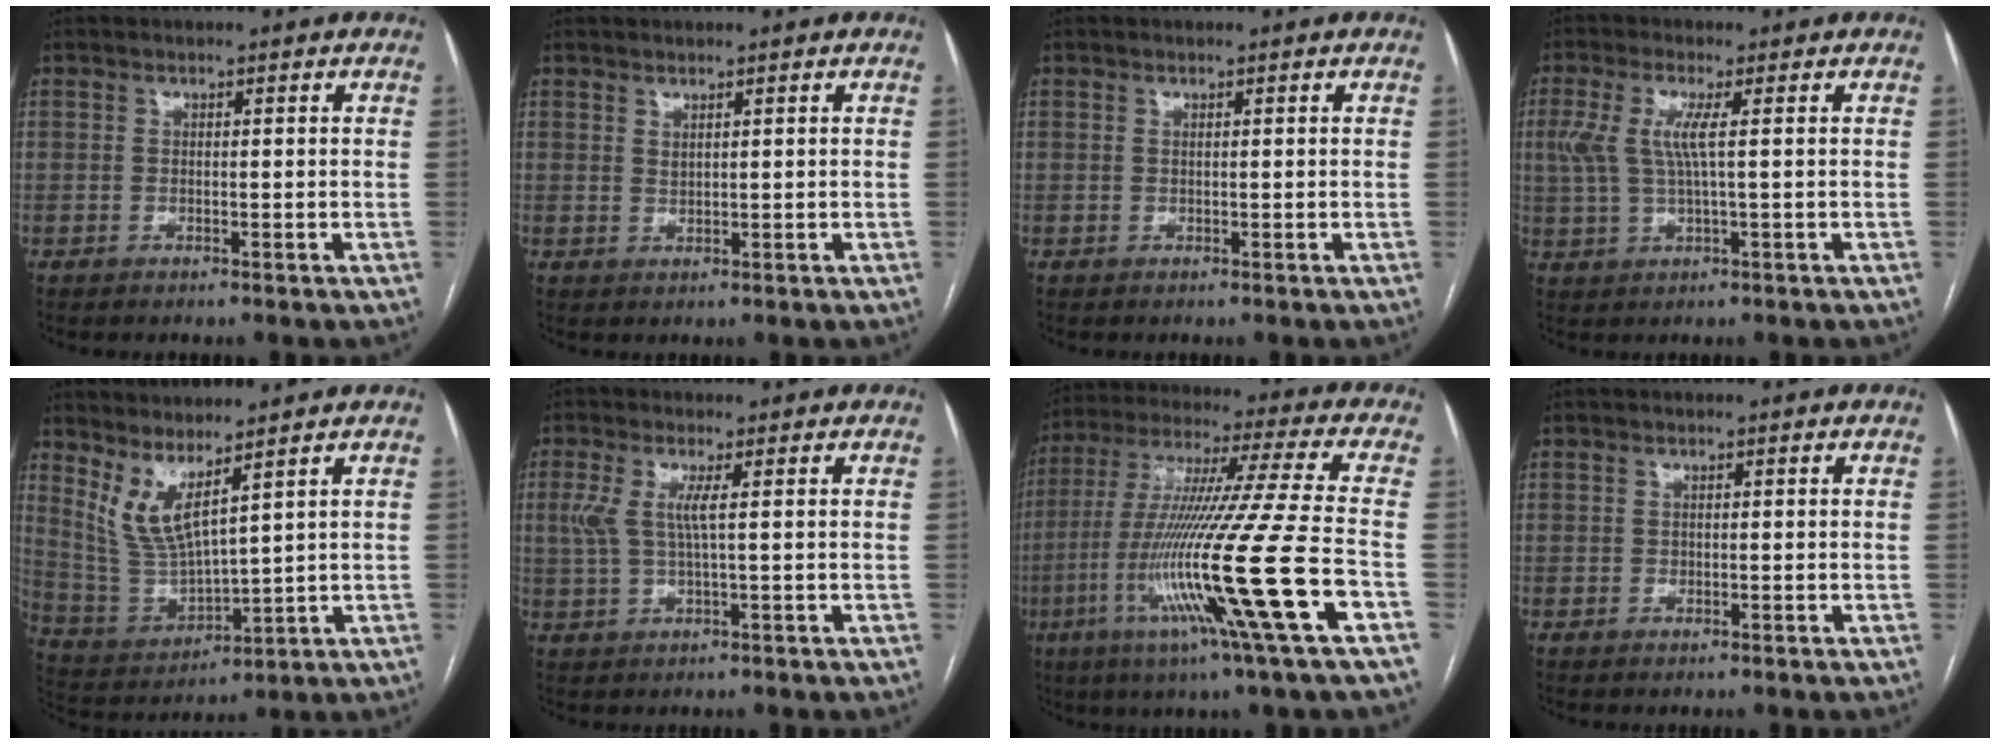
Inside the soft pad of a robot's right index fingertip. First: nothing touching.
{"total": 0.8, "force": [0.6, 0.2, 0.4], "torque": [-0.006, -0.005, 0.014]}
{"total": 0.0}
{"total": 5.4, "force": [1.1, 0.7, 5.2], "torque": [-0.132, 0.009, 0.024]}
{"total": 7.4, "force": [4.9, 0.8, 5.4], "torque": [-0.121, -0.021, 0.121]}
{"total": 4.3, "force": [0.9, 0.4, 4.2], "torque": [-0.104, 0.009, 0.023]}
{"total": 23.0, "force": [-7.5, -2.0, 21.7], "torque": [-0.417, -0.039, -0.150]}
{"total": 0.0}